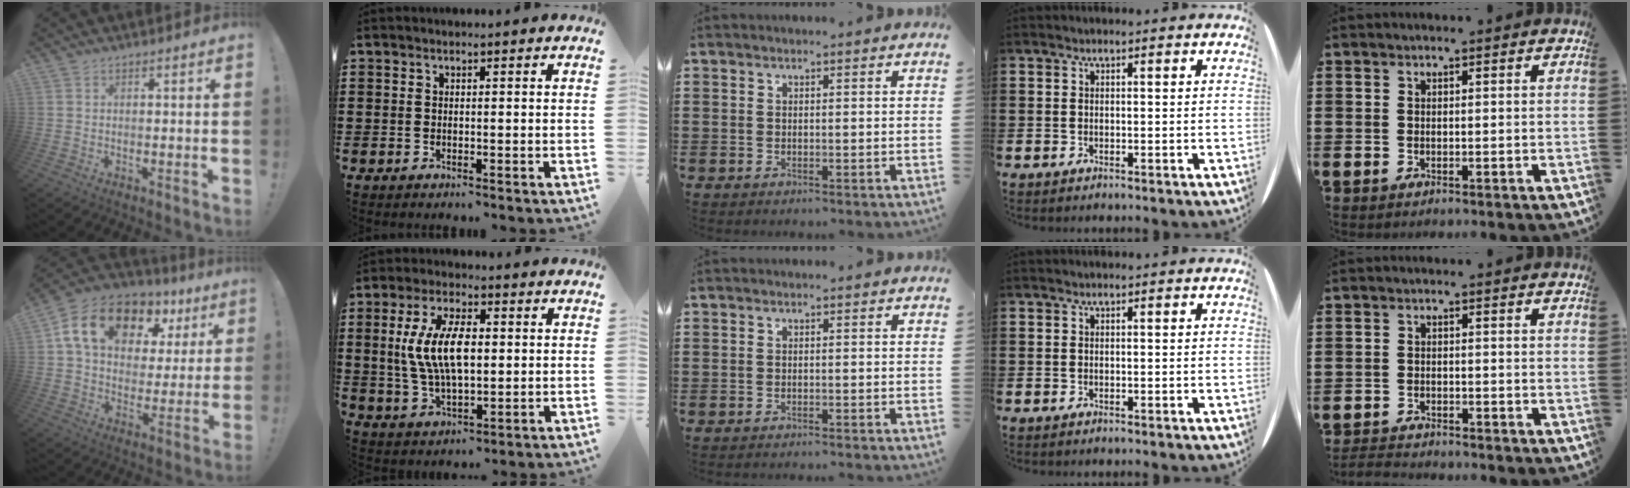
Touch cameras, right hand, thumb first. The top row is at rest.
{"thumb": {"total": 18.2, "force": [8.9, 11.4, 10.9], "torque": [-0.175, -0.030, 0.161]}, "index": {"total": 10.1, "force": [1.0, 4.5, 9.0], "torque": [-0.190, 0.008, 0.013]}, "middle": {"total": 0.7, "force": [-0.7, -0.1, 0.1], "torque": [-0.004, -0.001, -0.014]}, "little": {"total": 1.8, "force": [-1.8, 0.0, 0.0], "torque": [-0.004, 0.001, -0.039]}}